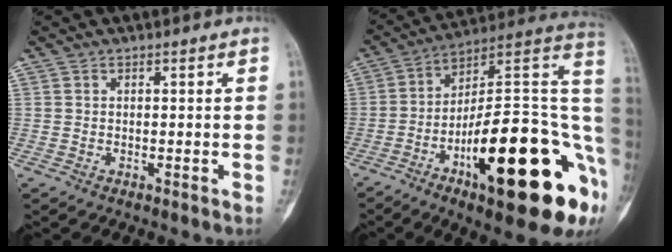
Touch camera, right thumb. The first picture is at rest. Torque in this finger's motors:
{"motor_torque": [0.66, 1.12, 2.16, -0.61, 0.23]}